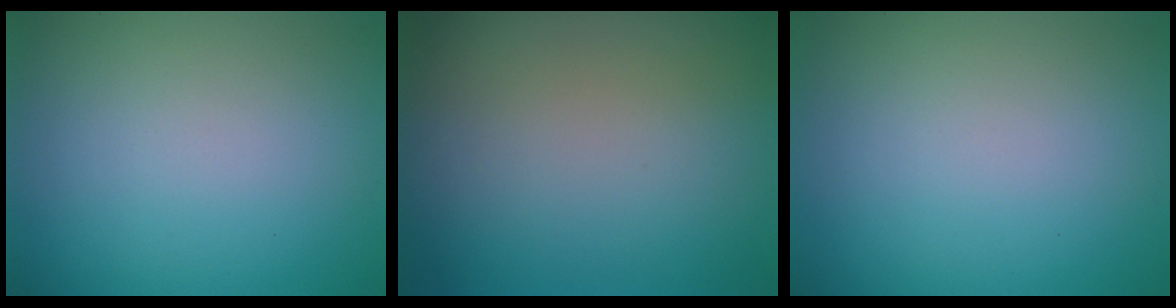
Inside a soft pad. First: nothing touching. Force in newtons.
{"total": 0.0}
{"total": 0.0}